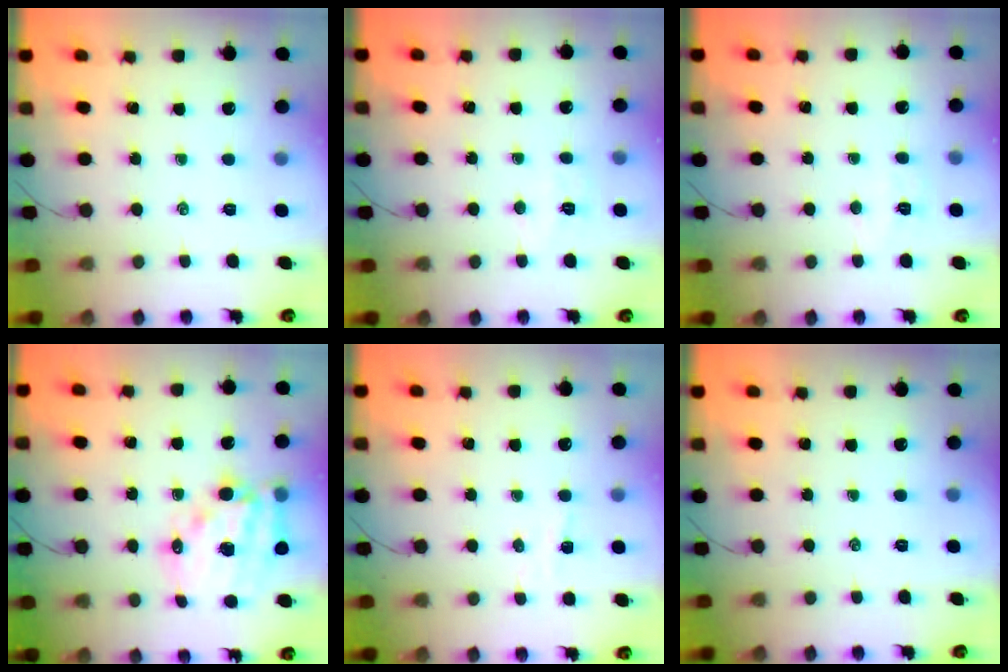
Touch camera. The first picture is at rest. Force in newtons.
{"total": 4.9, "press": 4.8, "slide": 1.0}
{"total": 4.9, "press": 4.8, "slide": 1.0}
{"total": 16.8, "press": 16.4, "slide": 4.0}
{"total": 3.7, "press": 3.5, "slide": 1.1}
{"total": 0.0}